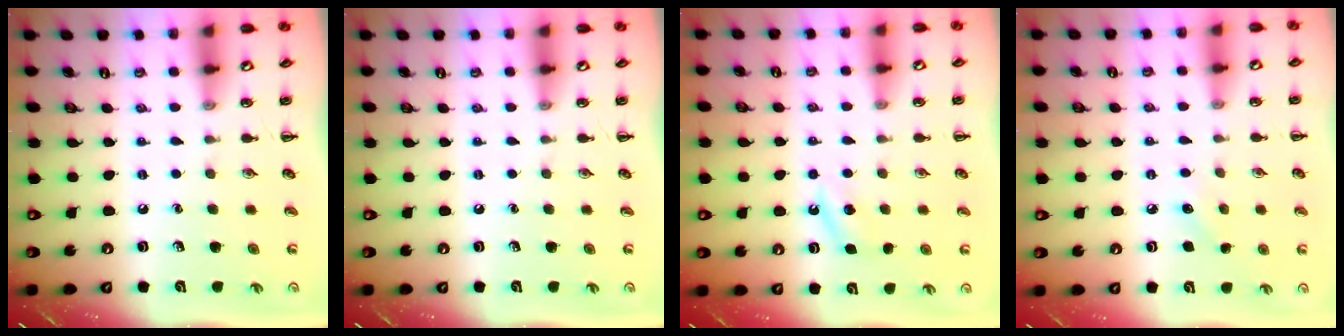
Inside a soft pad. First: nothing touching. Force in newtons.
{"total": 0.0}
{"total": 5.2, "press": 5.0, "slide": 1.6}
{"total": 5.7, "press": 5.6, "slide": 1.4}